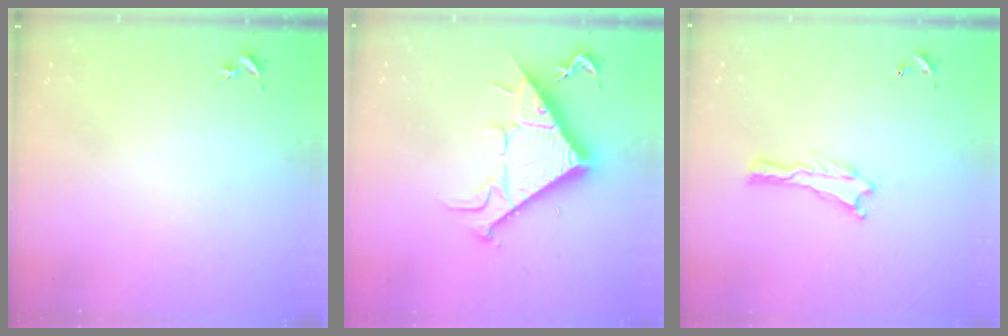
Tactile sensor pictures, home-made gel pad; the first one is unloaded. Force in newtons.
{"total": 12.4, "press": 12.4, "slide": 0.2}
{"total": 0.0}